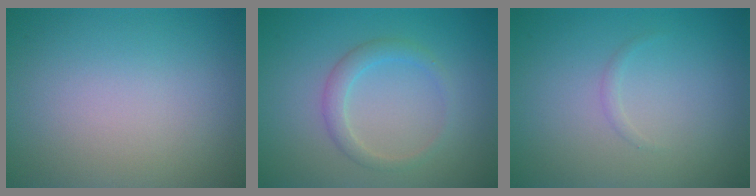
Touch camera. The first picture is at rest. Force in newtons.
{"total": 2.0, "press": 2.0, "slide": 0.1}
{"total": 0.5, "press": 0.5, "slide": 0.0}